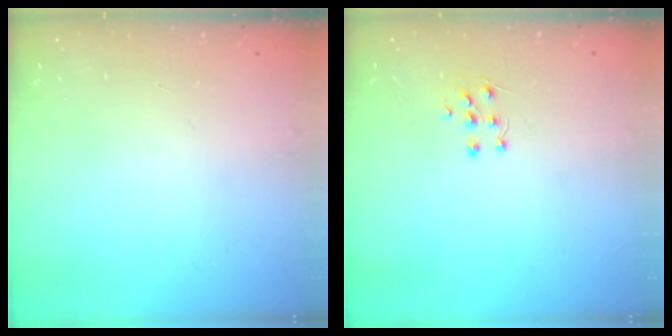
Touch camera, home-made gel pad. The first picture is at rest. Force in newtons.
{"total": 4.9, "press": 4.9, "slide": 0.4}